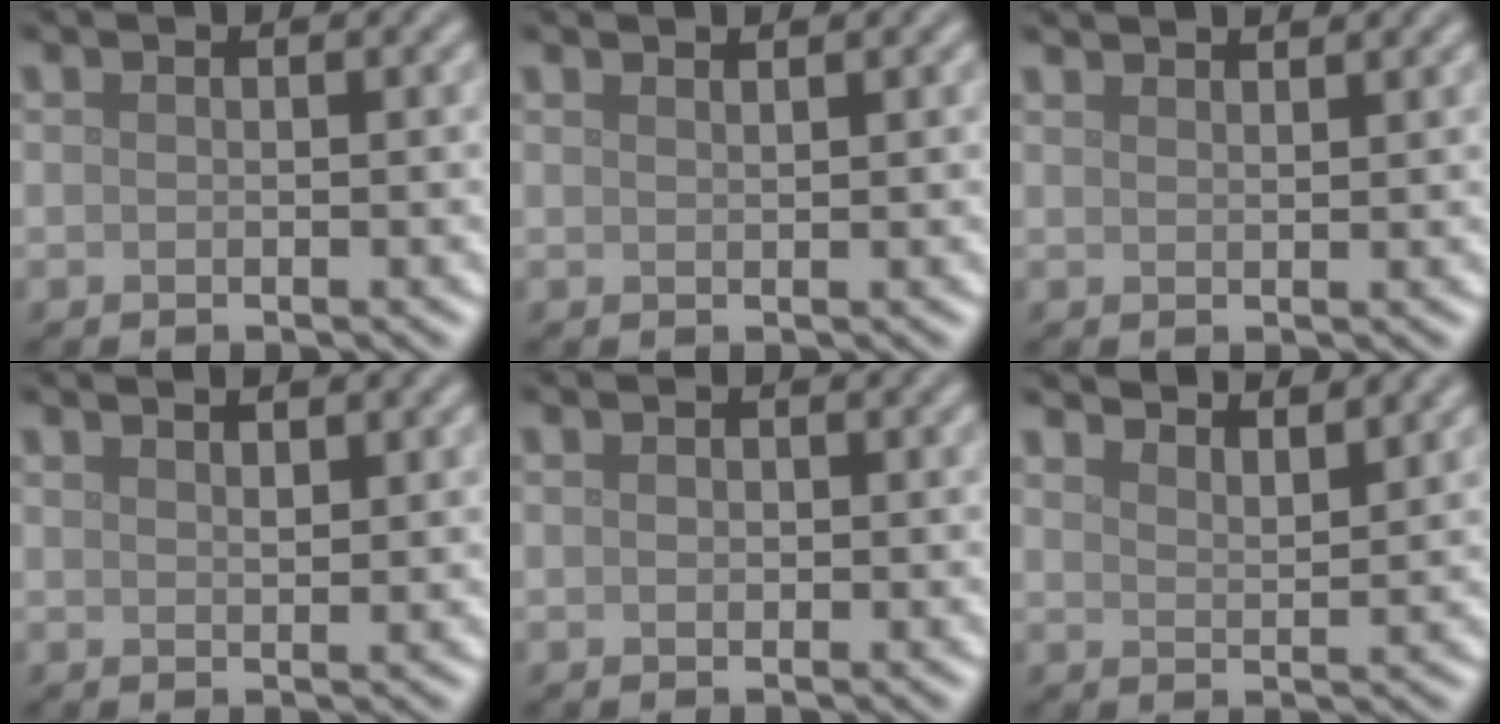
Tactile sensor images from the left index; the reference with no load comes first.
{"total": 1.0, "force": [0.9, 0.2, 0.3], "torque": [0.003, -0.001, 0.010]}
{"total": 3.0, "force": [2.7, 0.7, 1.1], "torque": [-0.002, 0.006, 0.022]}
{"total": 1.7, "force": [1.3, 0.4, 1.1], "torque": [-0.016, 0.002, 0.022]}
{"total": 0.6, "force": [0.1, 0.5, 0.3], "torque": [-0.004, -0.002, 0.000]}
{"total": 5.9, "force": [5.3, 1.2, 2.2], "torque": [-0.020, 0.015, 0.057]}